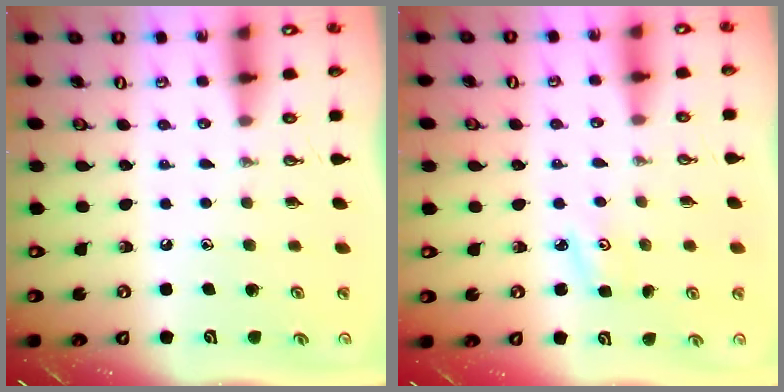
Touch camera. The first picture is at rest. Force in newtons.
{"total": 3.0, "press": 3.0, "slide": 0.4}